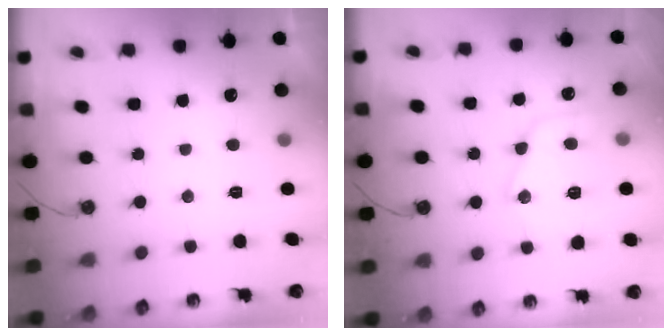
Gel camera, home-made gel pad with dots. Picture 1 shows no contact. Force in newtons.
{"total": 15.5, "press": 15.4, "slide": 1.6}